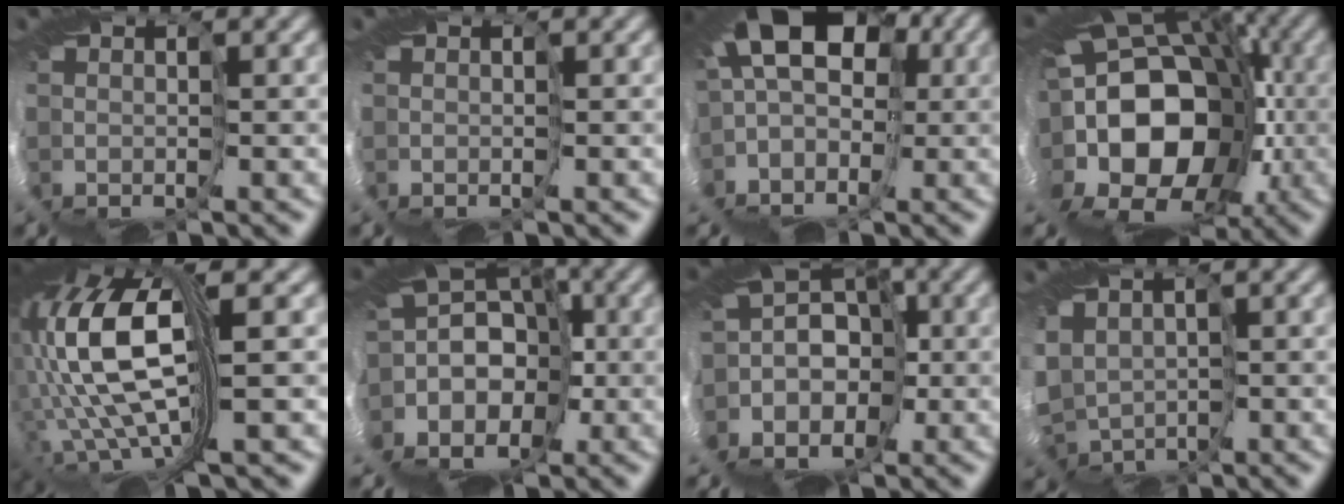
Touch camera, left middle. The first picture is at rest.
{"total": 0.0}
{"total": 9.1, "force": [-0.7, 5.9, 6.9], "torque": [-0.135, 0.034, -0.041]}
{"total": 13.8, "force": [-2.8, 9.8, 9.3], "torque": [-0.155, 0.018, -0.068]}
{"total": 10.5, "force": [0.3, 2.3, 10.2], "torque": [-0.259, 0.010, 0.018]}
{"total": 8.9, "force": [-3.2, 6.8, 4.8], "torque": [-0.113, 0.032, -0.072]}
{"total": 8.5, "force": [-5.0, 6.0, 3.3], "torque": [-0.083, 0.014, -0.093]}
{"total": 3.9, "force": [-1.4, 2.8, 2.3], "torque": [-0.098, -0.019, -0.015]}